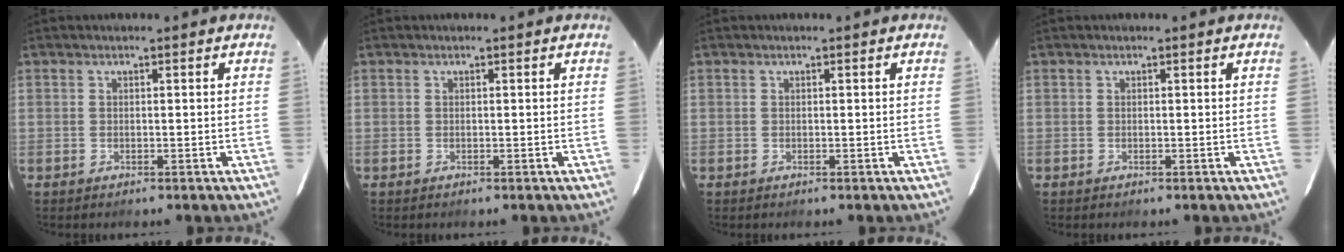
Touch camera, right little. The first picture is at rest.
{"total": 0.0}
{"total": 0.0}
{"total": 0.0}